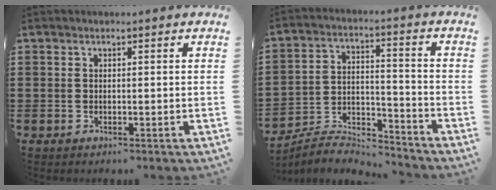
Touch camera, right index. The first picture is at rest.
{"total": 5.7, "force": [-5.6, 0.7, 0.9], "torque": [-0.029, 0.001, -0.114]}